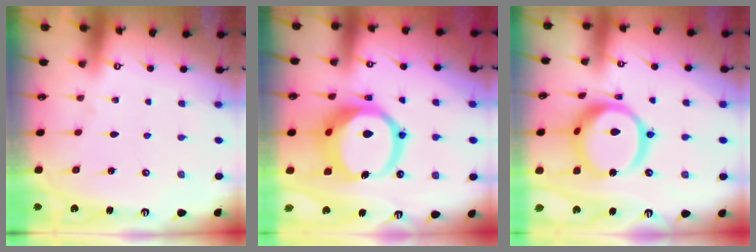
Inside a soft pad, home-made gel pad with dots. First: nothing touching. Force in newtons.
{"total": 17.2, "press": 17.0, "slide": 2.8}
{"total": 18.3, "press": 18.2, "slide": 2.0}